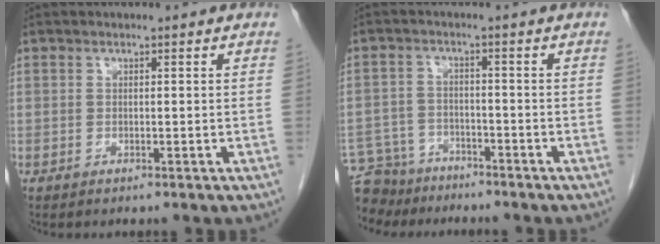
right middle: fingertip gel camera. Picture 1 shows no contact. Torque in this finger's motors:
{"motor_torque": [1.41, -0.73, 1.05, 0.08]}